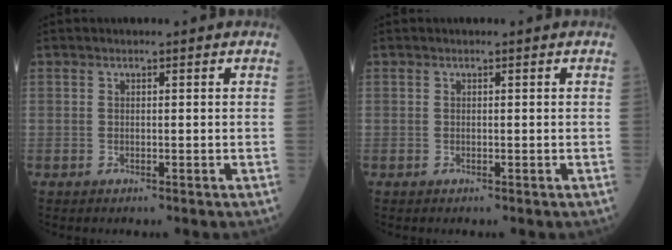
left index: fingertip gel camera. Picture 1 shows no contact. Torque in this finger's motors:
{"motor_torque": [-0.05, 0.05, -0.08, 0.01]}